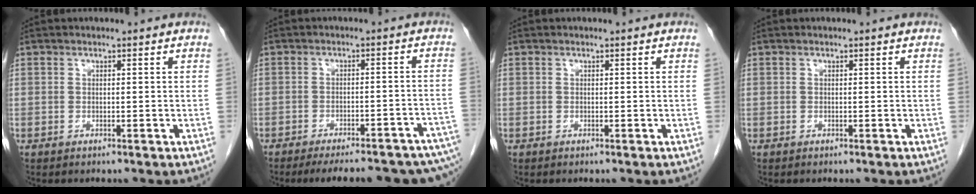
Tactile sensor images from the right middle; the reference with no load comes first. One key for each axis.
{"total": 20.1, "fx": -16.7, "fy": 3.6, "fz": 10.5, "tx": -0.113, "ty": -0.004, "tz": -0.200}
{"total": 0.0}
{"total": 0.0}